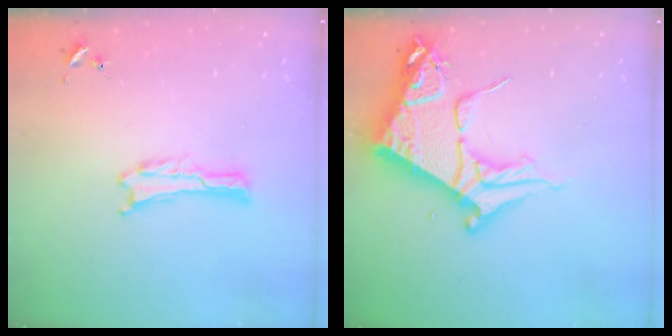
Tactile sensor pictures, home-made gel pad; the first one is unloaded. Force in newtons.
{"total": 10.7, "press": 10.7, "slide": 1.2}